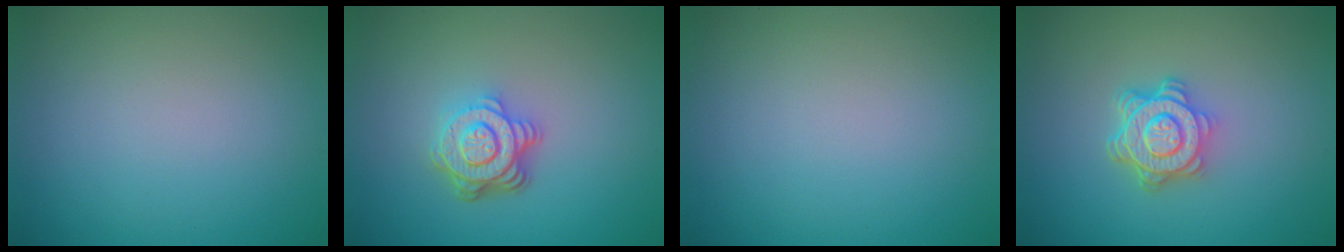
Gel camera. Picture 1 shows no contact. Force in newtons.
{"total": 4.7, "press": 3.4, "slide": 3.3}
{"total": 0.0}
{"total": 4.6, "press": 3.3, "slide": 3.2}